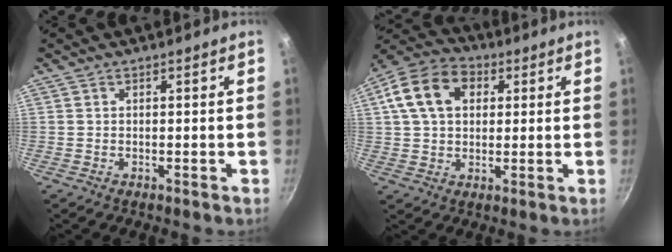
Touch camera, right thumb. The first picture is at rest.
{"total": 13.0, "force": [3.5, 9.3, 8.3], "torque": [-0.131, 0.018, 0.044]}